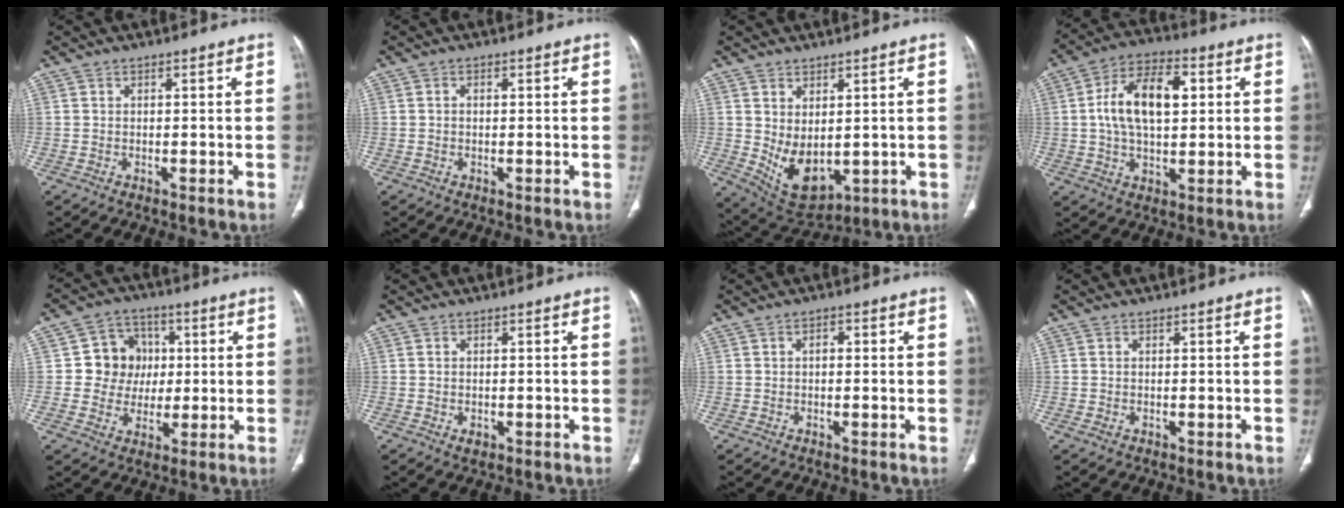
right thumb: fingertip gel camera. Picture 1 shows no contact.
{"total": 0.6, "force": [0.0, 0.4, 0.4], "torque": [-0.010, 0.002, -0.001]}
{"total": 9.3, "force": [0.0, 5.7, 7.4], "torque": [-0.112, -0.013, 0.031]}
{"total": 13.8, "force": [2.2, 7.5, 11.3], "torque": [-0.195, 0.015, 0.034]}
{"total": 9.6, "force": [0.9, 9.1, 3.2], "torque": [0.003, 0.012, 0.012]}
{"total": 1.4, "force": [-0.4, 1.0, 0.9], "torque": [-0.013, -0.001, -0.003]}
{"total": 1.5, "force": [0.2, 0.9, 1.2], "torque": [-0.017, 0.006, -0.001]}
{"total": 0.8, "force": [-0.2, 0.6, 0.5], "torque": [-0.012, 0.002, -0.001]}